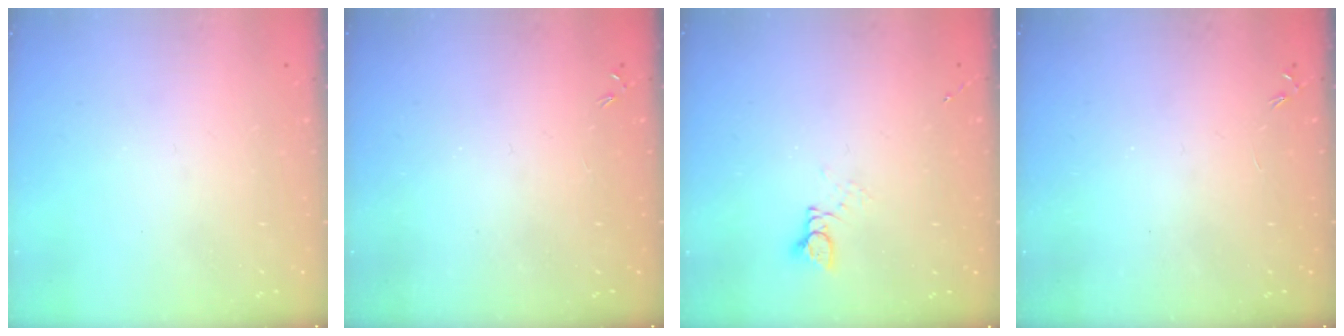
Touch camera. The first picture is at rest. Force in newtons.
{"total": 0.0}
{"total": 2.6, "press": 2.6, "slide": 0.3}
{"total": 0.0}